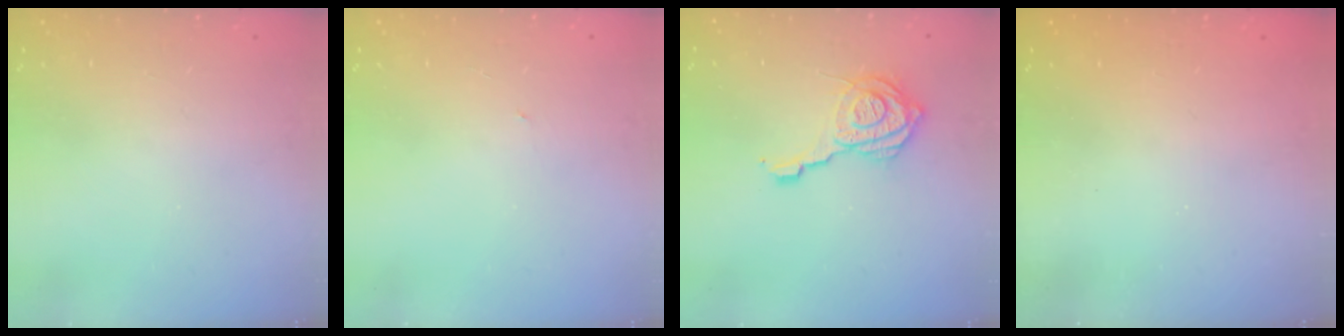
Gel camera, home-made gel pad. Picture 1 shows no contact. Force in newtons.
{"total": 0.6, "press": 0.6, "slide": 0.1}
{"total": 14.4, "press": 14.3, "slide": 1.9}
{"total": 2.5, "press": 2.4, "slide": 0.8}